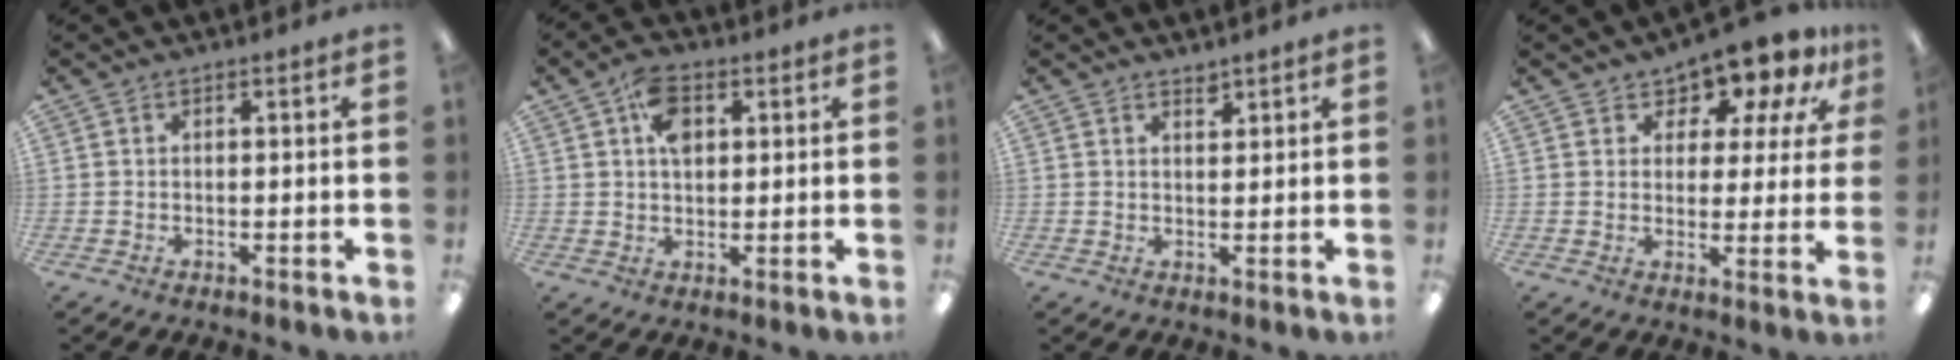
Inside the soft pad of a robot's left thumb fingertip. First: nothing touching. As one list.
[{"total": 7.6, "force": [2.6, 4.8, 5.2], "torque": [-0.083, 0.003, 0.045]}, {"total": 1.9, "force": [1.8, 0.5, 0.3], "torque": [0.000, -0.010, 0.032]}, {"total": 9.9, "force": [8.4, 4.2, 3.1], "torque": [-0.064, -0.065, 0.152]}]